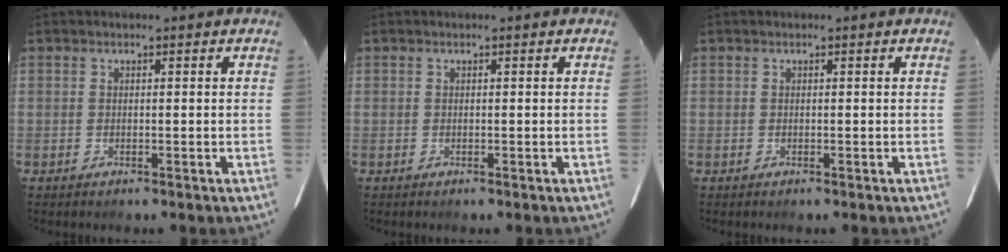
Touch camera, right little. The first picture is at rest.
{"total": 0.0}
{"total": 0.0}